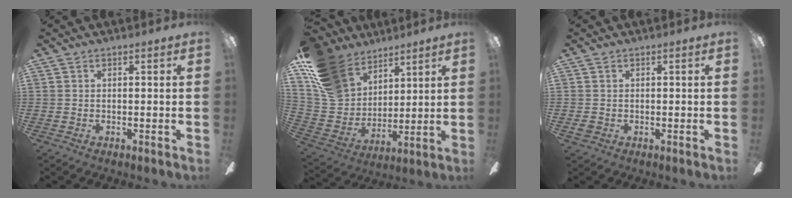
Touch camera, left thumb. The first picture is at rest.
{"total": 18.4, "force": [11.2, 12.2, 8.1], "torque": [-0.190, -0.050, 0.219]}
{"total": 1.6, "force": [-0.1, 1.5, 0.7], "torque": [-0.013, 0.005, -0.002]}